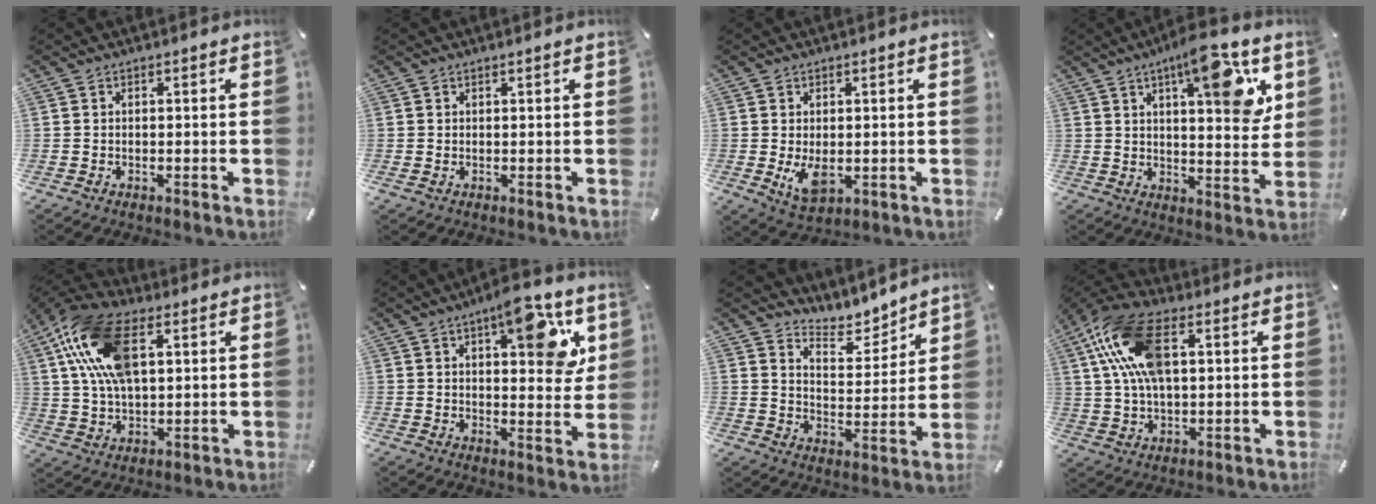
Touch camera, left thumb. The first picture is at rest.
{"total": 0.6, "force": [0.4, 0.0, 0.4], "torque": [-0.008, -0.002, 0.008]}
{"total": 5.7, "force": [-0.1, 3.5, 4.5], "torque": [-0.091, -0.010, -0.005]}
{"total": 14.7, "force": [7.4, 4.6, 11.8], "torque": [-0.156, -0.040, 0.114]}
{"total": 17.0, "force": [6.4, 9.4, 12.6], "torque": [-0.294, -0.002, 0.111]}
{"total": 13.4, "force": [6.8, 5.5, 10.2], "torque": [-0.118, -0.037, 0.105]}
{"total": 7.7, "force": [6.8, 3.5, -0.4], "torque": [0.003, -0.078, 0.121]}
{"total": 15.5, "force": [5.3, 8.4, 12.0], "torque": [-0.265, 0.007, 0.095]}